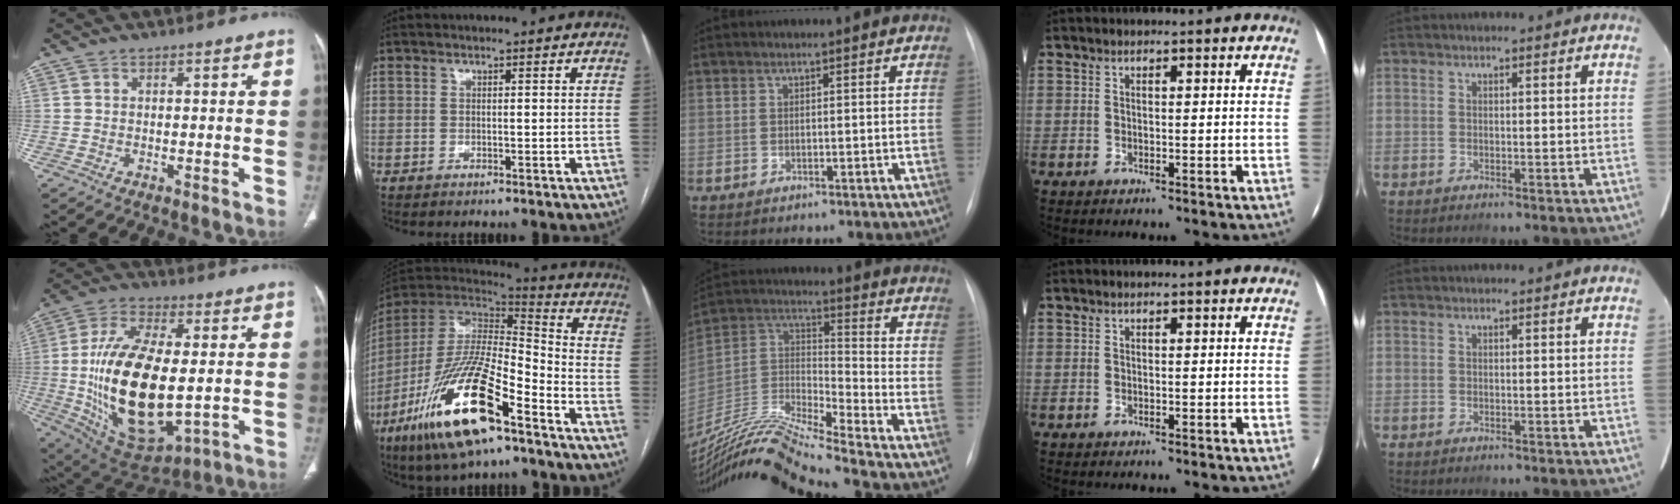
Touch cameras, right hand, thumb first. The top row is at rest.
{"thumb": {"total": 24.6, "force": [-1.2, 11.6, 21.6], "torque": [-0.417, -0.014, 0.000]}, "index": {"total": 23.1, "force": [-13.4, 5.6, 17.9], "torque": [-0.362, -0.042, -0.244]}, "middle": {"total": 18.5, "force": [-16.5, -1.8, 8.3], "torque": [-0.179, -0.001, -0.307]}}